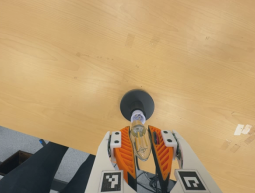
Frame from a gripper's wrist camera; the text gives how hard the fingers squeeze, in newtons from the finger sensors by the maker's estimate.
{"total": 23.2, "left": 26.1, "right": 20.4}